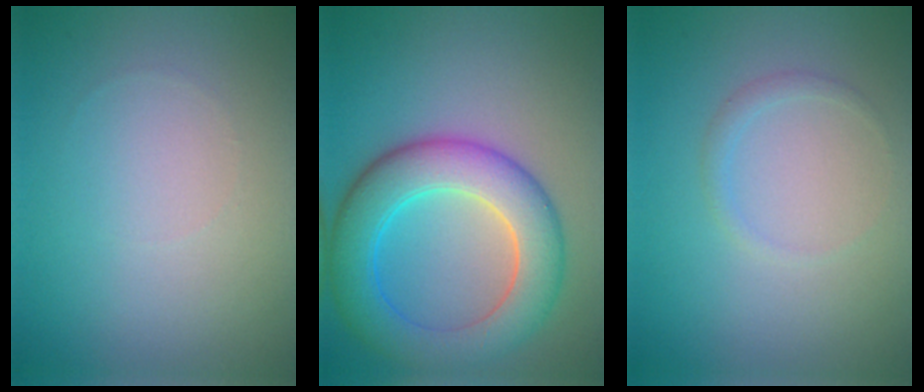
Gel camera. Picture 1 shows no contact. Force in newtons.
{"total": 7.9, "press": 7.9, "slide": 0.2}
{"total": 0.9, "press": 0.9, "slide": 0.1}